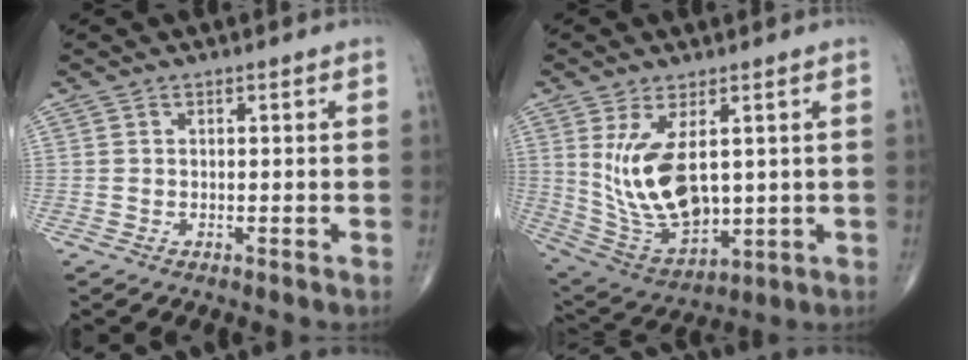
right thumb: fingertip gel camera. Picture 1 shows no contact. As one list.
[{"total": 14.3, "force": [2.5, 7.3, 12.0], "torque": [-0.214, -0.021, 0.074]}]